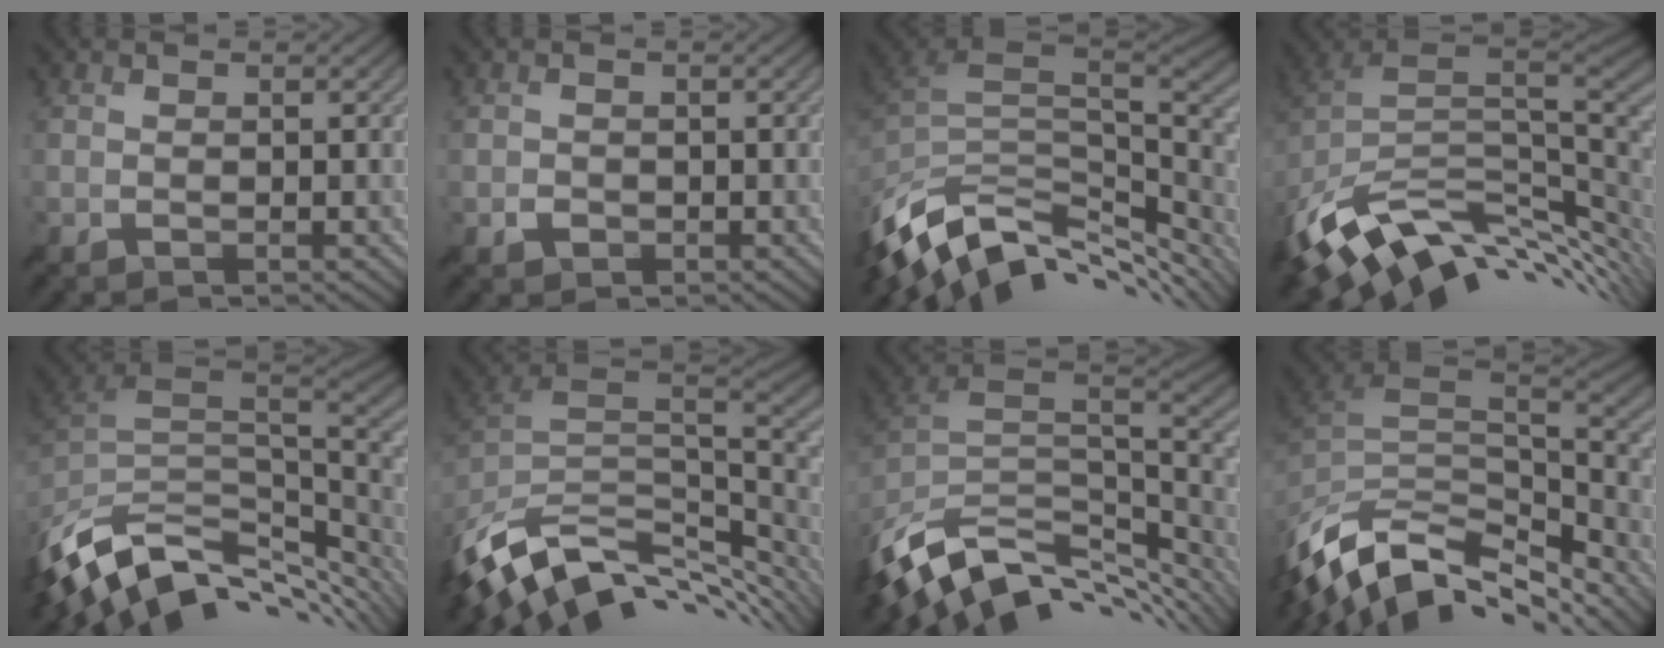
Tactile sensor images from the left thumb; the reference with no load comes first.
{"total": 0.8, "force": [0.0, 0.8, 0.3], "torque": [-0.001, 0.000, -0.003]}
{"total": 13.0, "force": [-5.8, 6.9, 9.5], "torque": [-0.218, -0.012, -0.101]}
{"total": 14.0, "force": [-2.0, 8.2, 11.2], "torque": [-0.241, -0.019, -0.017]}
{"total": 13.0, "force": [-5.8, 6.8, 9.3], "torque": [-0.215, -0.017, -0.100]}
{"total": 13.2, "force": [-5.1, 7.5, 9.6], "torque": [-0.216, -0.020, -0.079]}
{"total": 12.9, "force": [-6.0, 6.7, 9.3], "torque": [-0.210, -0.012, -0.097]}
{"total": 14.2, "force": [-8.8, 7.0, 8.7], "torque": [-0.231, -0.016, -0.153]}